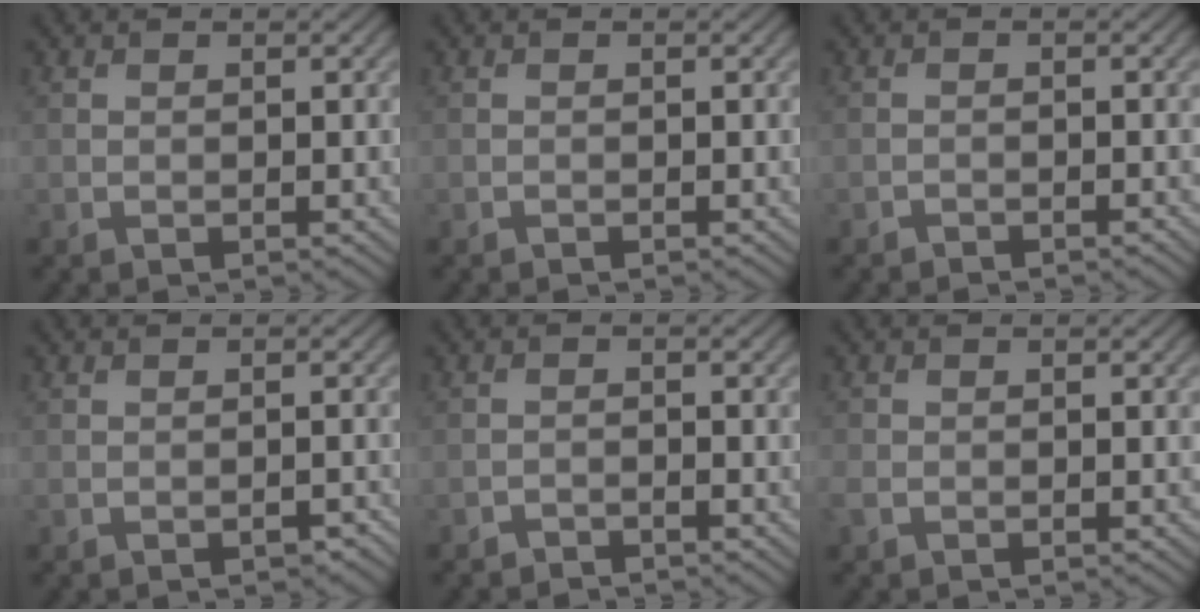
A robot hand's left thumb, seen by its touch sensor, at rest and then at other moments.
{"total": 0.0}
{"total": 0.8, "force": [-0.7, 0.0, 0.1], "torque": [0.001, -0.001, -0.015]}
{"total": 1.2, "force": [-0.8, 0.4, 0.7], "torque": [-0.008, 0.000, -0.009]}
{"total": 1.1, "force": [-1.1, 0.1, 0.2], "torque": [-0.002, 0.001, -0.024]}
{"total": 1.3, "force": [-0.6, 1.0, 0.7], "torque": [-0.022, -0.003, -0.015]}